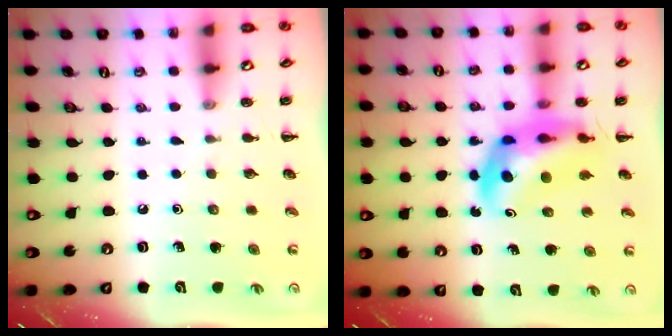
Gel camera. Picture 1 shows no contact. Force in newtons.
{"total": 10.8, "press": 10.4, "slide": 3.1}